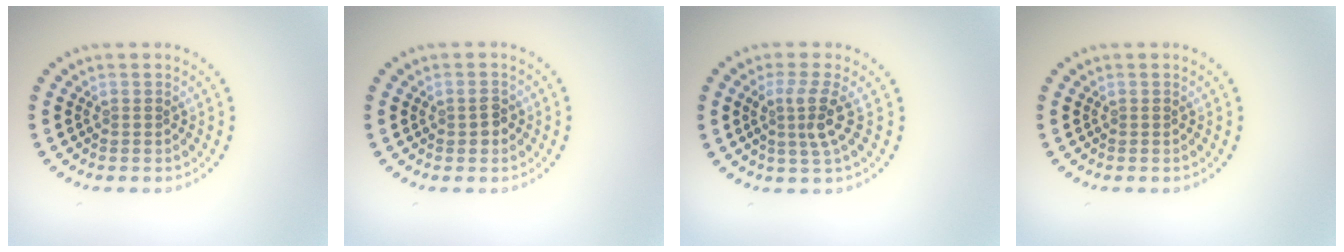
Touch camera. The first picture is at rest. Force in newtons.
{"total": 1.3, "press": 1.3, "slide": 0.1}
{"total": 2.9, "press": 2.1, "slide": 2.0}
{"total": 0.0}